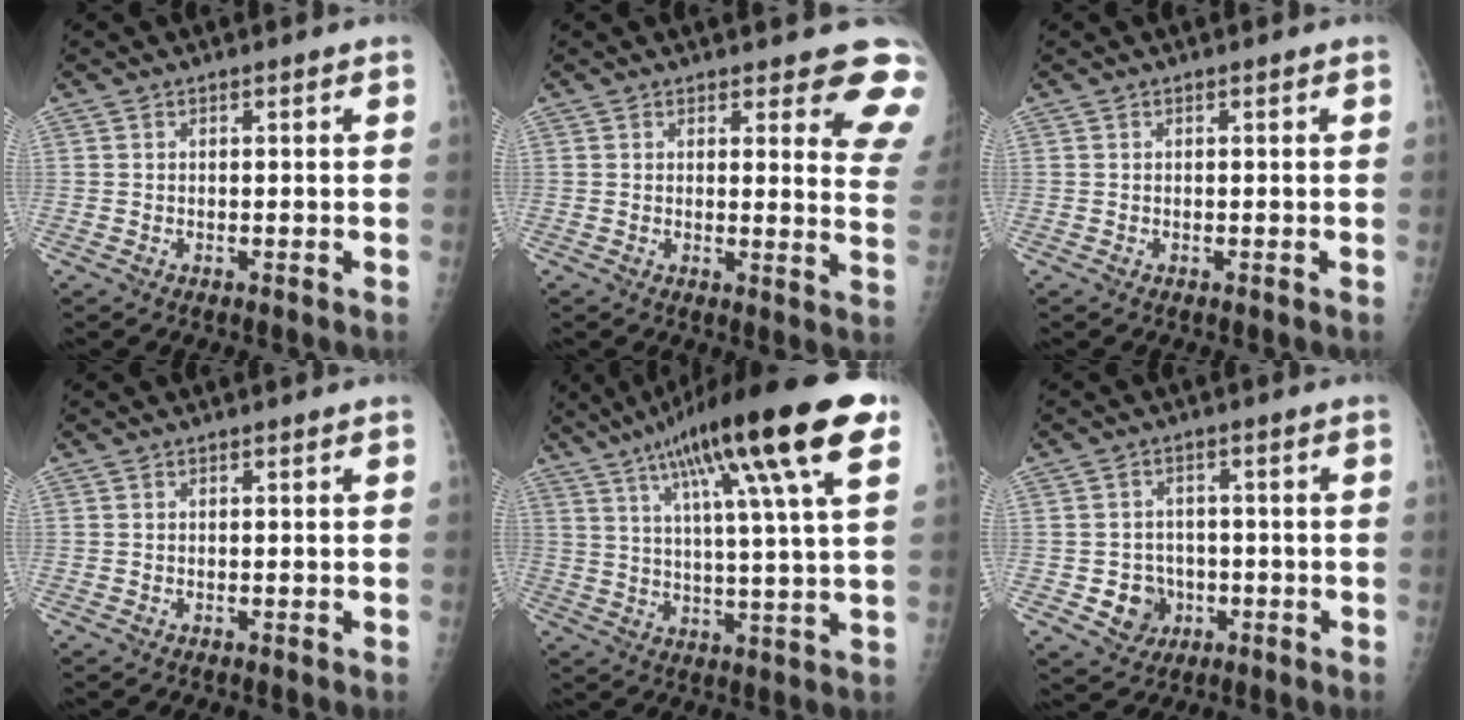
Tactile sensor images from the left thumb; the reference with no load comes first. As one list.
[{"total": 9.7, "force": [7.7, 3.0, 5.1], "torque": [-0.015, -0.051, 0.059]}, {"total": 0.0}, {"total": 0.0}, {"total": 22.1, "force": [11.2, 3.0, 18.8], "torque": [-0.295, -0.005, 0.168]}, {"total": 5.9, "force": [-1.6, 5.4, 1.7], "torque": [0.003, 0.012, -0.021]}]